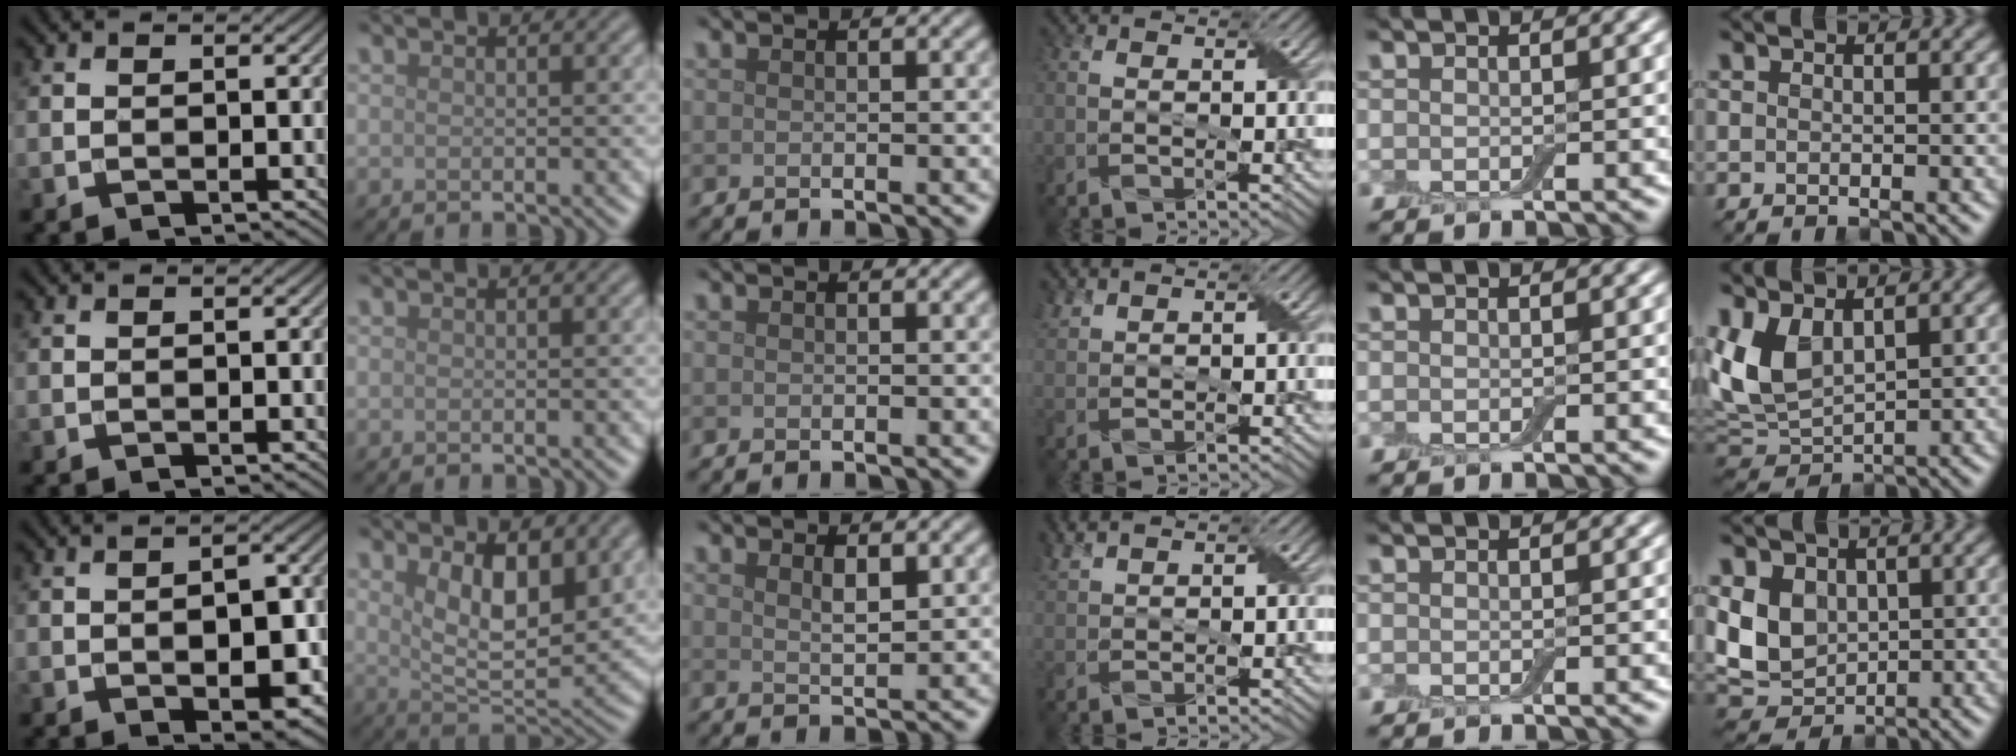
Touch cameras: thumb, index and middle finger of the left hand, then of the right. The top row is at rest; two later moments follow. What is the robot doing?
{"motion": "wrap", "object": "adhesive wrap"}